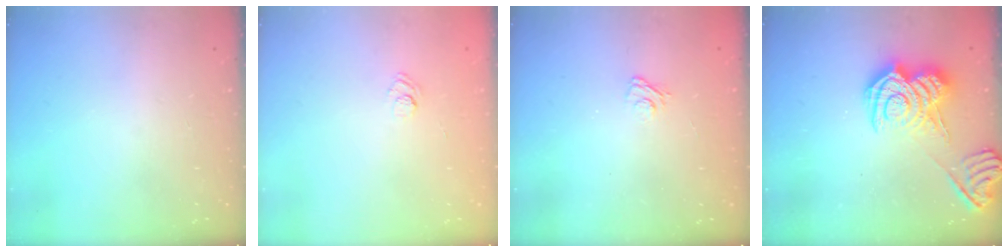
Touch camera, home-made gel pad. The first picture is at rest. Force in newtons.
{"total": 3.3, "press": 3.1, "slide": 1.1}
{"total": 2.9, "press": 2.6, "slide": 1.2}
{"total": 12.7, "press": 12.6, "slide": 0.7}